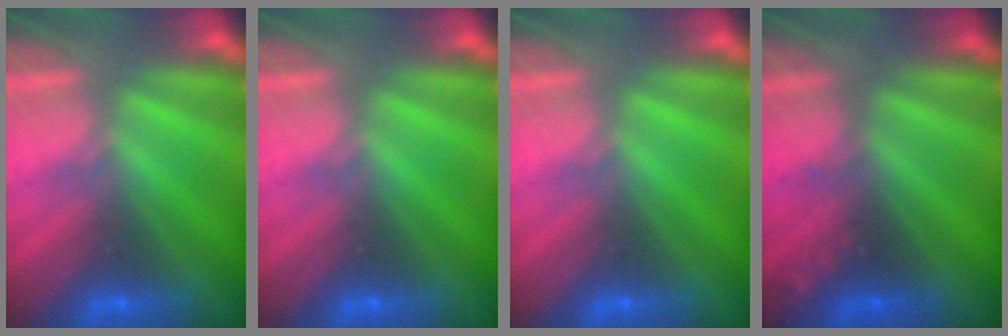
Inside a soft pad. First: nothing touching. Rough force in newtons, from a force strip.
{"total": 0.0}
{"total": 0.0}
{"total": 2.5}